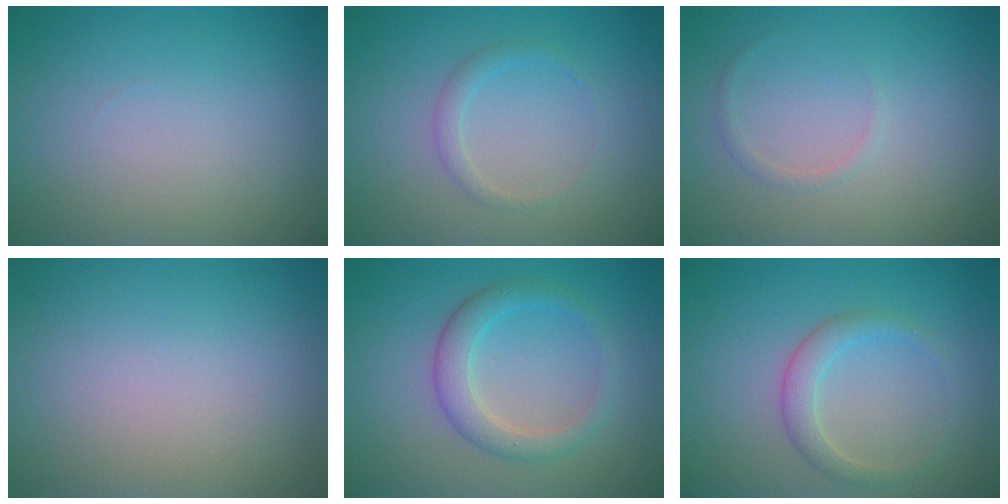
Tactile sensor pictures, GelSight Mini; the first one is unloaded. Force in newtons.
{"total": 1.2, "press": 1.2, "slide": 0.1}
{"total": 0.7, "press": 0.7, "slide": 0.0}
{"total": 0.0}
{"total": 2.2, "press": 2.2, "slide": 0.2}
{"total": 2.2, "press": 2.2, "slide": 0.1}